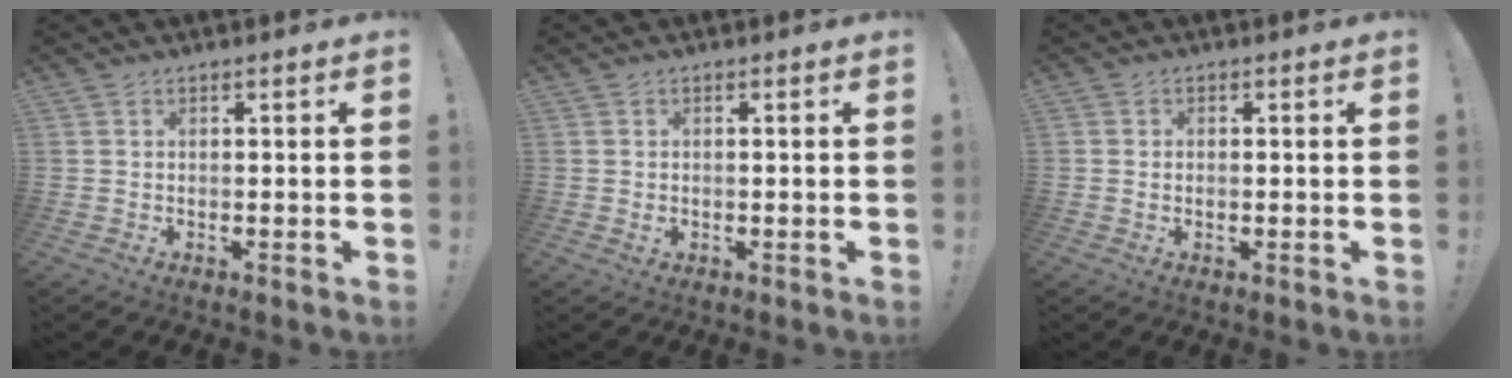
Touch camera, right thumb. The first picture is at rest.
{"total": 0.8, "force": [0.1, 0.7, 0.4], "torque": [-0.003, 0.002, 0.001]}
{"total": 0.8, "force": [-0.1, 0.7, 0.3], "torque": [-0.002, 0.000, -0.002]}